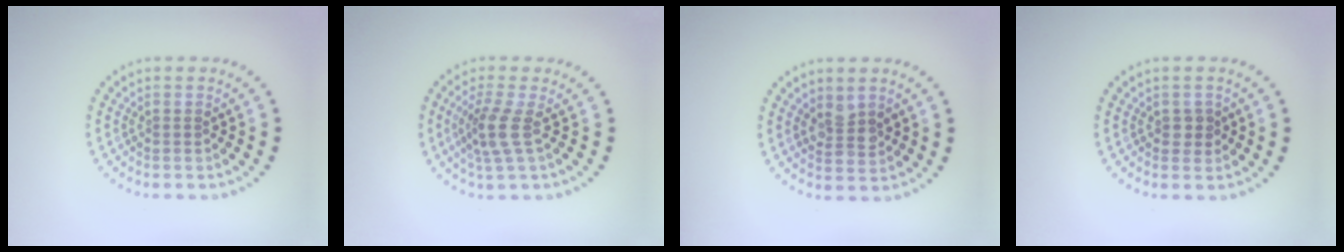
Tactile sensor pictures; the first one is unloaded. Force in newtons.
{"total": 2.8, "press": 2.1, "slide": 1.8}
{"total": 2.3, "press": 2.2, "slide": 0.6}
{"total": 1.3, "press": 1.3, "slide": 0.4}